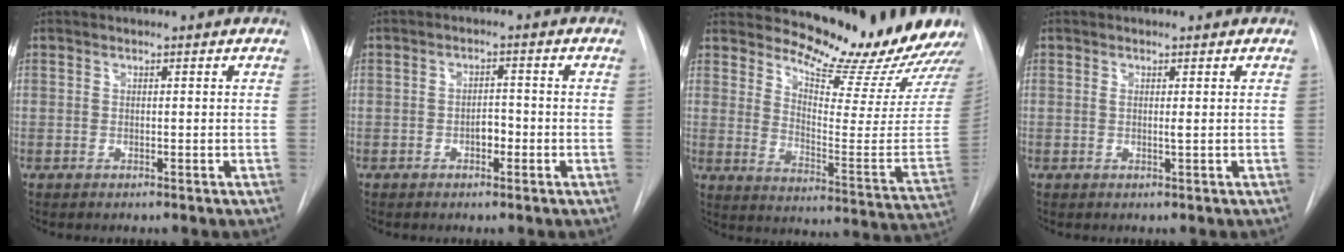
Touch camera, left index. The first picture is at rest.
{"total": 2.3, "force": [-1.0, 1.2, 1.7], "torque": [-0.021, 0.008, -0.013]}
{"total": 20.2, "force": [18.3, 4.0, 7.7], "torque": [-0.107, -0.094, 0.233]}
{"total": 0.7, "force": [0.1, -0.1, 0.7], "torque": [-0.016, 0.000, 0.004]}